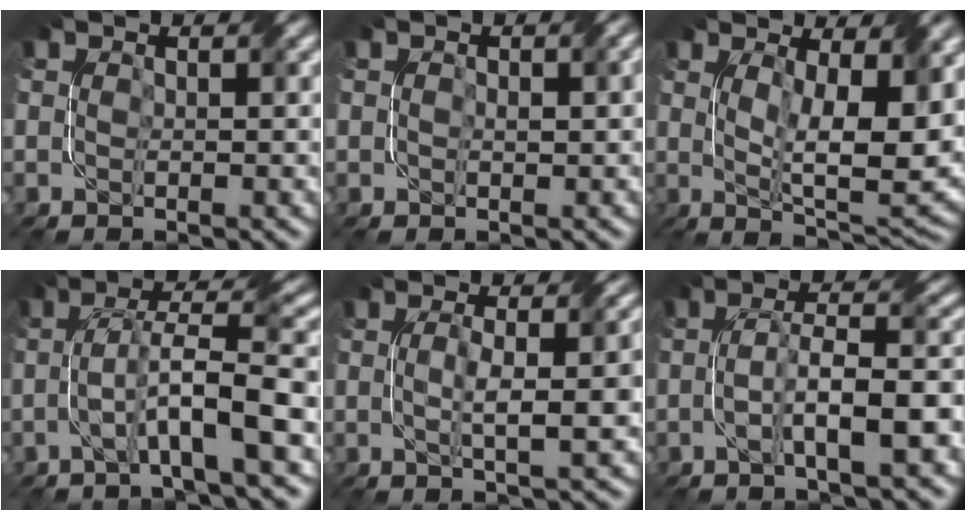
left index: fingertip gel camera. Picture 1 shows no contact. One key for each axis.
{"total": 1.5, "fx": 0.2, "fy": 0.8, "fz": 1.2, "tx": -0.016, "ty": 0.002, "tz": 0.006}
{"total": 9.8, "fx": 1.9, "fy": 3.4, "fz": 9.1, "tx": -0.146, "ty": -0.013, "tz": 0.036}
{"total": 7.3, "fx": -1.7, "fy": 0.8, "fz": 7.0, "tx": -0.122, "ty": 0.021, "tz": -0.038}
{"total": 4.8, "fx": -0.1, "fy": 1.0, "fz": 4.7, "tx": -0.067, "ty": 0.006, "tz": -0.003}
{"total": 6.8, "fx": -2.0, "fy": 1.3, "fz": 6.3, "tx": -0.104, "ty": 0.014, "tz": -0.034}